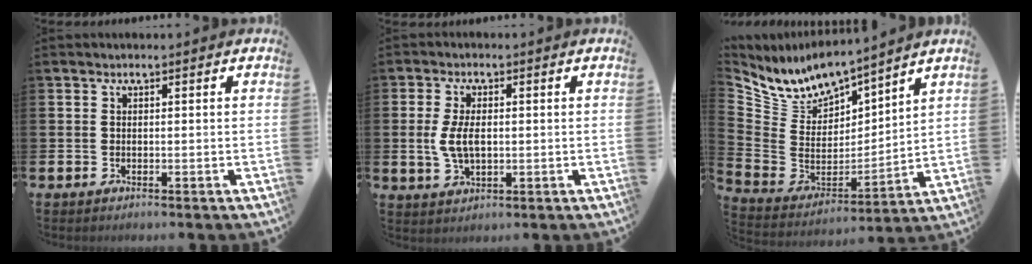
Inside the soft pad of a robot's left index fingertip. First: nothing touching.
{"total": 5.0, "force": [0.3, 2.7, 4.2], "torque": [-0.075, 0.001, -0.001]}
{"total": 8.0, "force": [7.8, 1.6, 0.1], "torque": [-0.055, -0.074, 0.140]}